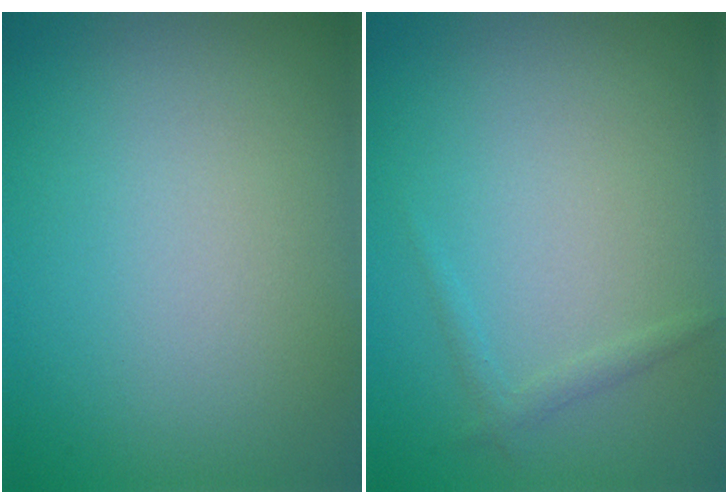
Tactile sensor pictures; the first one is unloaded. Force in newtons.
{"total": 0.9, "press": 0.9, "slide": 0.1}